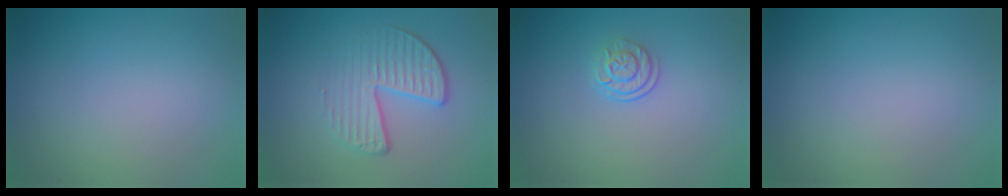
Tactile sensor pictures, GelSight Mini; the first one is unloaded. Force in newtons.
{"total": 3.9, "press": 3.0, "slide": 2.6}
{"total": 2.4, "press": 1.7, "slide": 1.6}
{"total": 0.0}